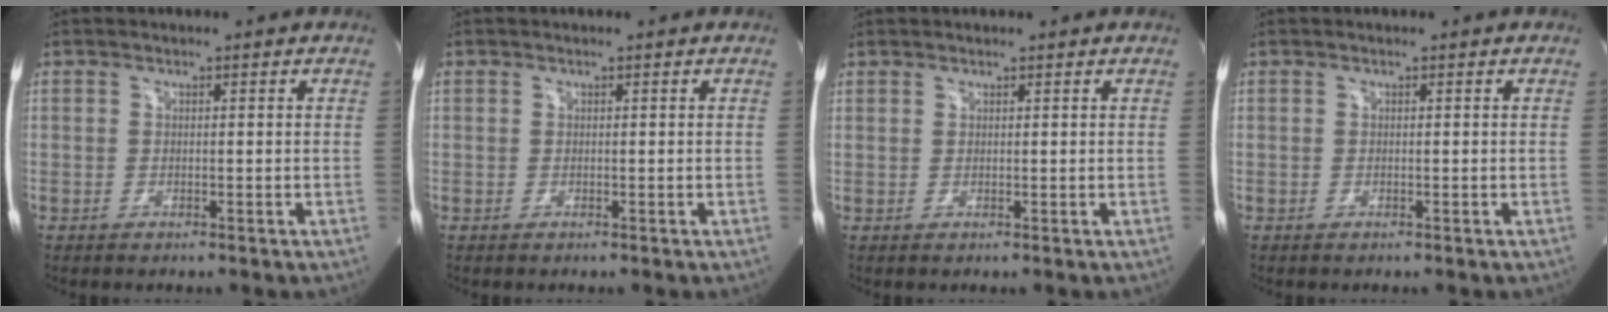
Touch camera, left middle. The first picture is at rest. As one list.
[{"total": 0.0}, {"total": 0.6, "force": [0.5, 0.3, 0.0], "torque": [-0.001, 0.001, 0.008]}, {"total": 0.0}]